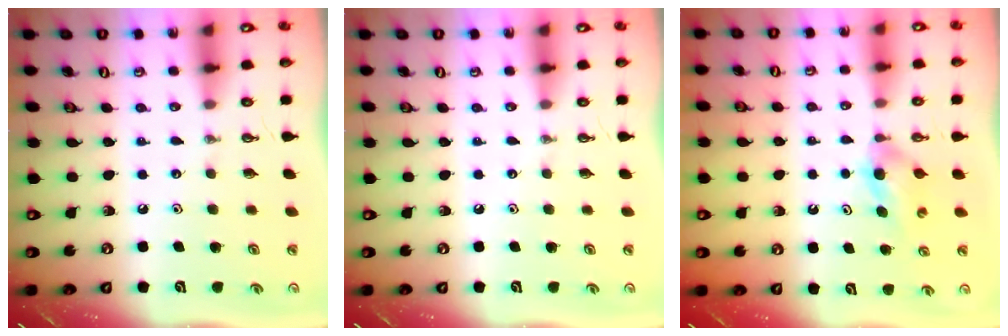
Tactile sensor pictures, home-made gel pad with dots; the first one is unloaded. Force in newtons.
{"total": 0.0}
{"total": 3.6, "press": 3.5, "slide": 1.0}